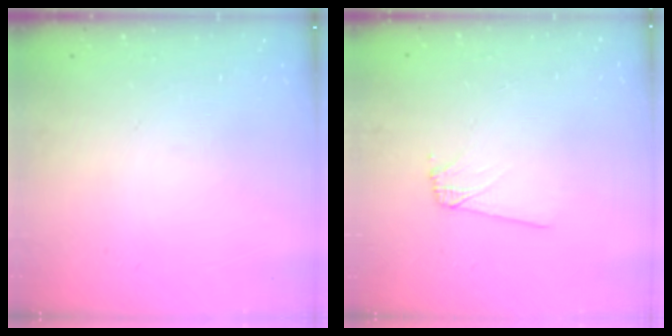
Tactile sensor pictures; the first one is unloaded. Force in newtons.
{"total": 5.8, "press": 5.7, "slide": 1.0}